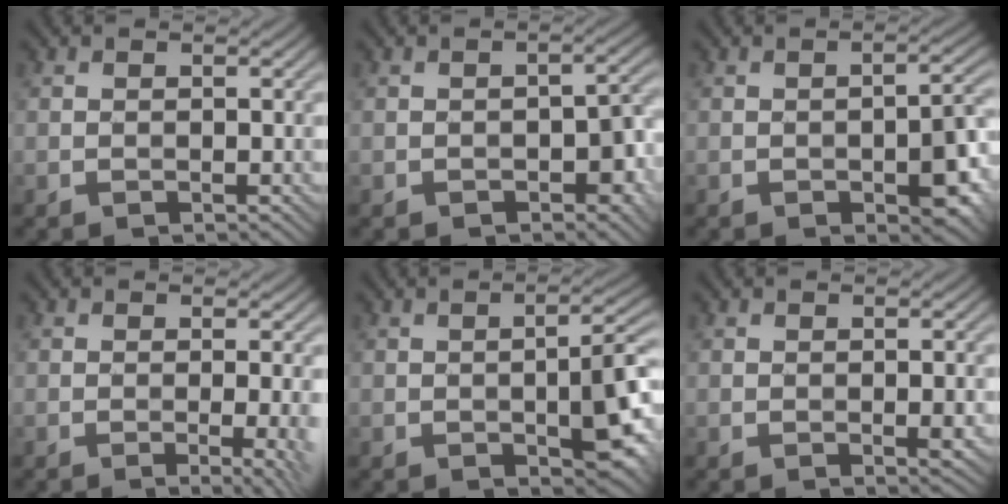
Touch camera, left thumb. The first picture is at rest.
{"total": 4.2, "force": [-1.6, 2.3, 3.2], "torque": [-0.039, 0.001, -0.021]}
{"total": 6.1, "force": [-2.2, 2.3, 5.2], "torque": [-0.069, 0.000, -0.031]}
{"total": 4.5, "force": [-0.9, 1.0, 4.3], "torque": [-0.062, -0.004, -0.011]}
{"total": 7.8, "force": [-1.9, 2.5, 7.1], "torque": [-0.101, -0.004, -0.030]}
{"total": 1.3, "force": [-0.2, 0.2, 1.2], "torque": [-0.023, -0.001, -0.003]}